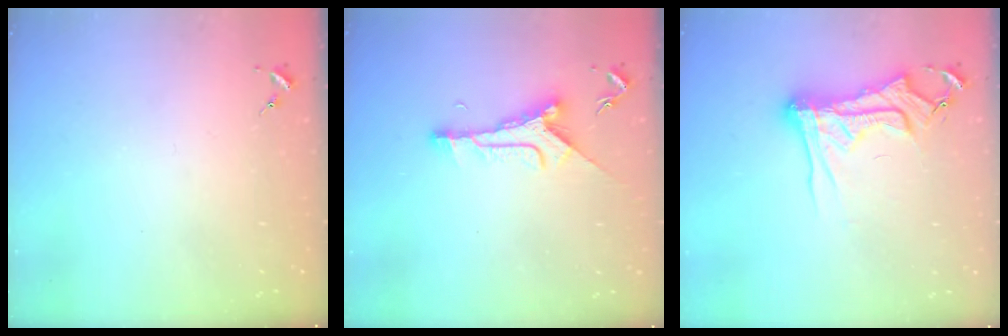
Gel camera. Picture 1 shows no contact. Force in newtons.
{"total": 9.6, "press": 9.6, "slide": 0.4}
{"total": 14.5, "press": 14.5, "slide": 1.1}